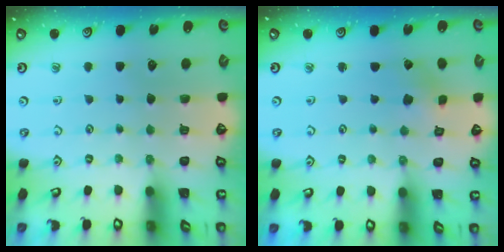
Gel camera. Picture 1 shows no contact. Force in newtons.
{"total": 1.2, "press": 1.2, "slide": 0.2}